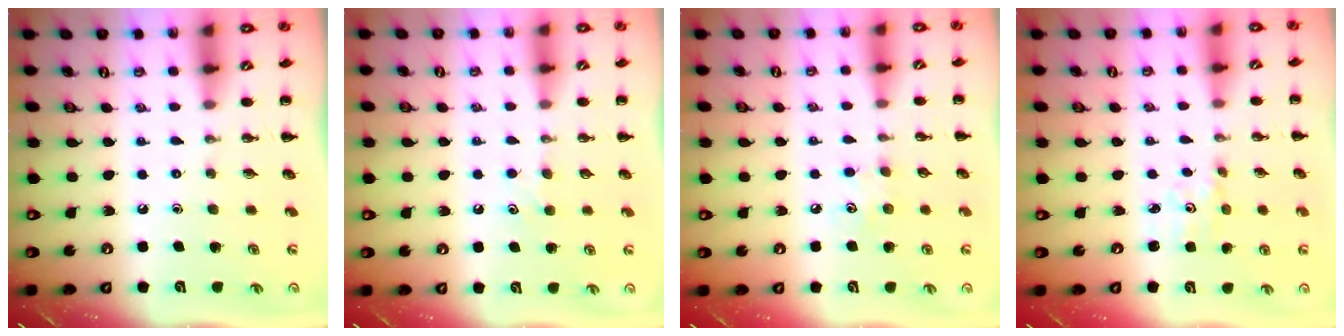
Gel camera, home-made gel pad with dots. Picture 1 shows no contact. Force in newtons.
{"total": 4.6, "press": 4.4, "slide": 1.4}
{"total": 4.5, "press": 4.4, "slide": 1.1}
{"total": 2.1, "press": 2.0, "slide": 0.6}